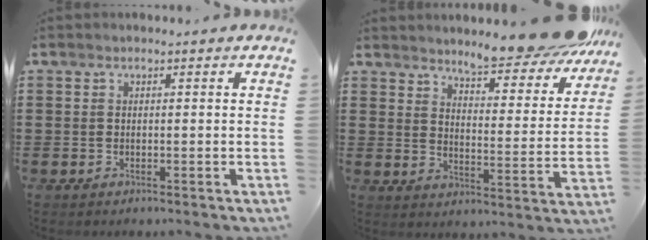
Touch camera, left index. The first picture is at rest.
{"total": 8.7, "force": [8.3, -0.5, 2.5], "torque": [-0.058, -0.059, 0.142]}